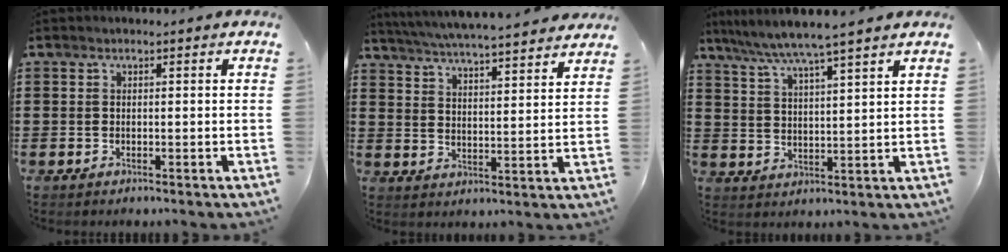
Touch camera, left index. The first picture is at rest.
{"total": 5.2, "force": [5.0, -0.5, 1.1], "torque": [-0.045, -0.037, 0.086]}
{"total": 5.6, "force": [4.9, -0.9, 2.6], "torque": [-0.068, -0.029, 0.083]}